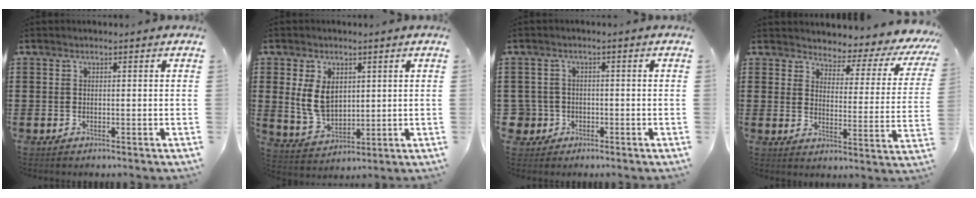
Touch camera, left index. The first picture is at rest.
{"total": 6.6, "force": [1.8, 4.5, 4.5], "torque": [-0.119, 0.006, 0.028]}
{"total": 3.2, "force": [-1.1, 2.9, 0.5], "torque": [-0.034, -0.001, -0.028]}
{"total": 3.1, "force": [2.9, 1.0, 0.7], "torque": [-0.023, -0.036, 0.037]}